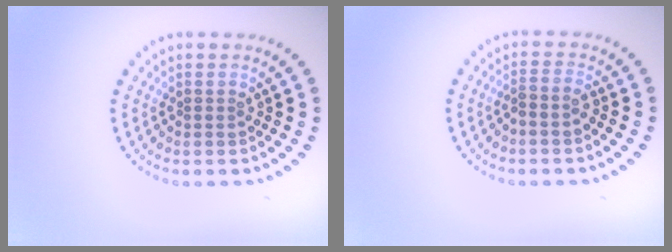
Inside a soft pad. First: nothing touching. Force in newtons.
{"total": 1.5, "press": 1.2, "slide": 0.9}